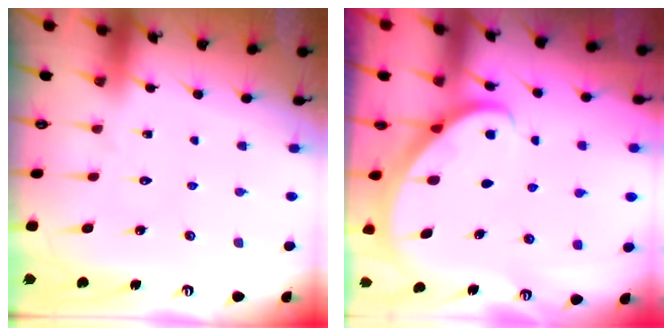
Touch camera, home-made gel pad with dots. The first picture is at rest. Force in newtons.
{"total": 2.7, "press": 2.7, "slide": 0.2}